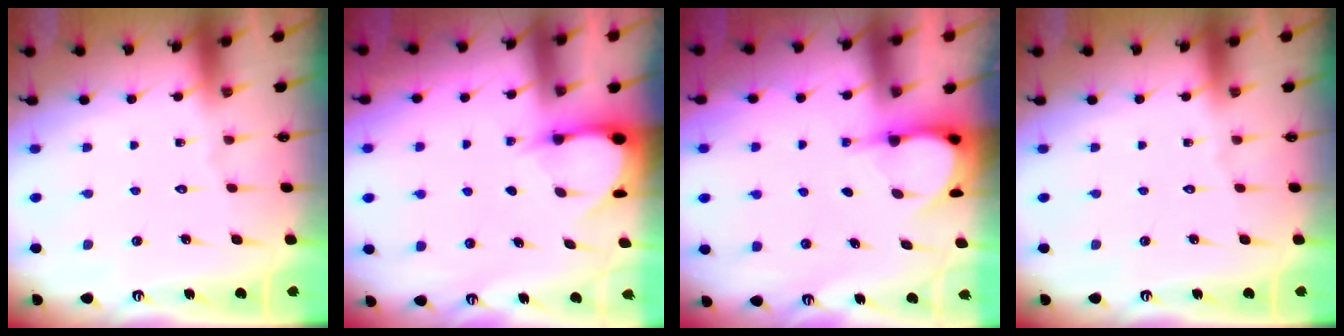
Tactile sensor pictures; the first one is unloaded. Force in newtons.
{"total": 3.3, "press": 3.3, "slide": 0.4}
{"total": 3.9, "press": 3.9, "slide": 0.3}
{"total": 0.0}